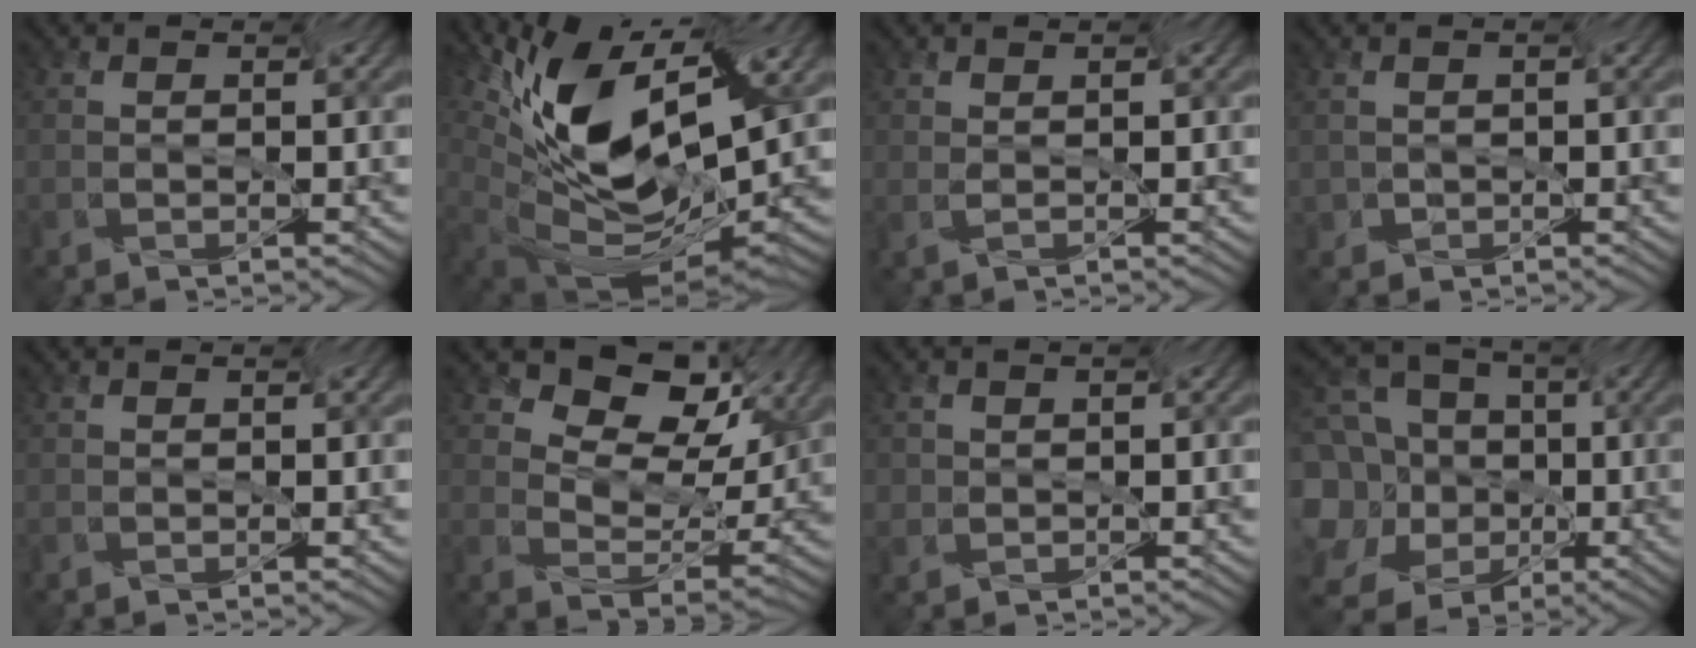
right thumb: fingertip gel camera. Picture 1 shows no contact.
{"total": 12.1, "force": [1.4, 7.2, 9.7], "torque": [-0.192, -0.009, 0.044]}
{"total": 0.9, "force": [0.8, -0.1, 0.4], "torque": [-0.003, -0.006, 0.018]}
{"total": 0.7, "force": [-0.1, 0.6, -0.4], "torque": [-0.004, 0.000, 0.008]}
{"total": 0.0}
{"total": 7.0, "force": [2.1, 3.8, 5.5], "torque": [-0.096, 0.017, 0.044]}
{"total": 0.9, "force": [-0.4, 0.5, -0.6], "torque": [0.005, 0.003, -0.004]}
{"total": 12.3, "force": [-0.6, 10.0, 7.1], "torque": [-0.215, 0.026, 0.023]}